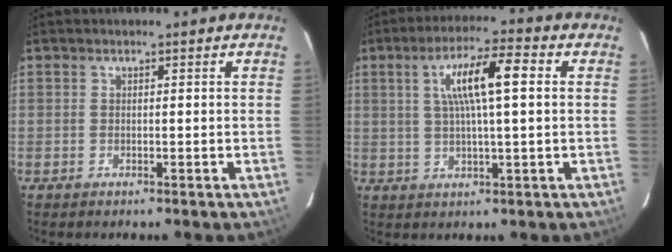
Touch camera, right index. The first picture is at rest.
{"total": 9.7, "force": [2.1, 1.0, 9.4], "torque": [-0.169, 0.017, 0.036]}